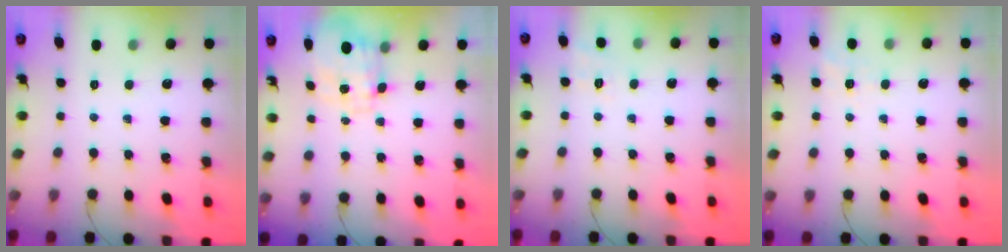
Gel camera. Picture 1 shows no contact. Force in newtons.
{"total": 3.5, "press": 3.4, "slide": 1.1}
{"total": 2.5, "press": 1.3, "slide": 2.2}
{"total": 1.6, "press": 0.2, "slide": 1.6}